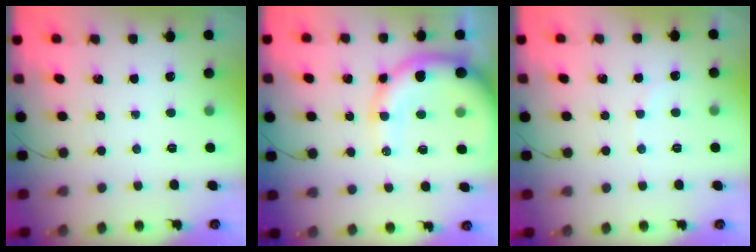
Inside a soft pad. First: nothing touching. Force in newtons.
{"total": 14.7, "press": 14.3, "slide": 3.3}
{"total": 2.8, "press": 2.7, "slide": 0.7}